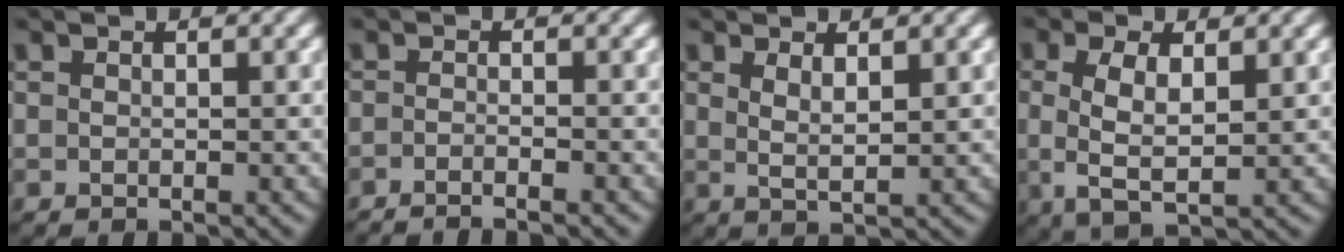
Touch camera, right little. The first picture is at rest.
{"total": 2.4, "force": [-2.4, -0.3, 0.5], "torque": [-0.001, -0.006, -0.039]}
{"total": 1.9, "force": [0.9, 0.0, 1.7], "torque": [-0.026, -0.006, 0.021]}
{"total": 5.1, "force": [0.1, 3.0, 4.2], "torque": [-0.089, -0.013, 0.009]}